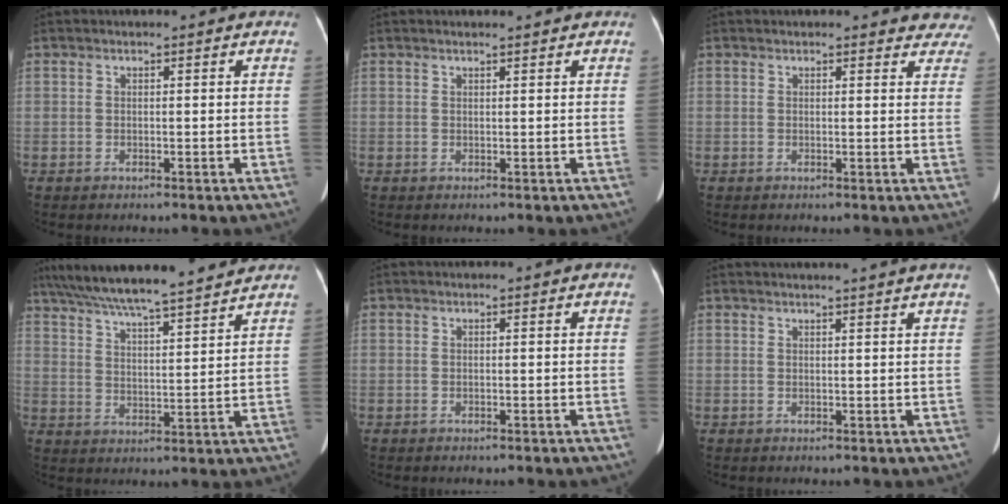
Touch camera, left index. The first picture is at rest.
{"total": 2.0, "force": [1.9, 0.1, 0.7], "torque": [-0.012, 0.009, 0.022]}
{"total": 9.5, "force": [8.8, 2.9, 2.0], "torque": [0.015, 0.000, 0.076]}
{"total": 19.1, "force": [16.7, 1.4, 9.1], "torque": [-0.165, 0.035, 0.259]}
{"total": 0.0}
{"total": 4.4, "force": [4.0, -1.0, 1.7], "torque": [-0.020, 0.009, 0.038]}